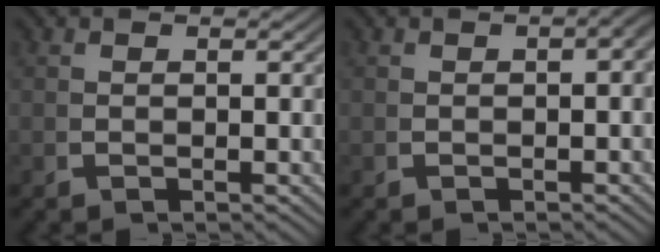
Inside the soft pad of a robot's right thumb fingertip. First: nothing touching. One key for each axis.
{"total": 1.8, "fx": 0.0, "fy": 0.8, "fz": 1.6, "tx": -0.014, "ty": 0.003, "tz": -0.001}